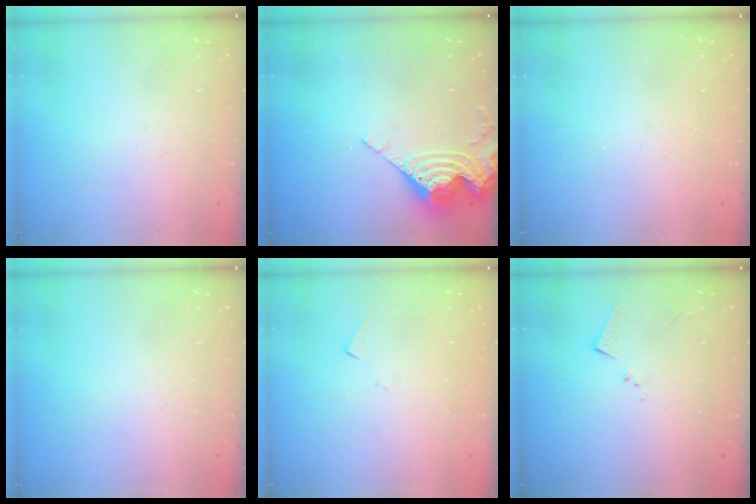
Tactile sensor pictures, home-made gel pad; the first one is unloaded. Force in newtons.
{"total": 9.6, "press": 9.6, "slide": 0.9}
{"total": 1.2, "press": 1.1, "slide": 0.2}
{"total": 0.0}
{"total": 6.1, "press": 6.1, "slide": 0.6}
{"total": 6.3, "press": 6.3, "slide": 0.4}